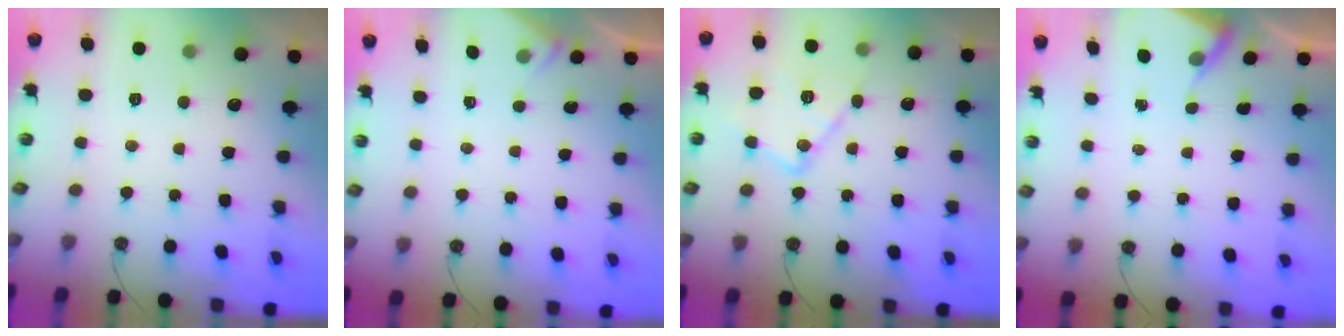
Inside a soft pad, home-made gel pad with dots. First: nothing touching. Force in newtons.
{"total": 2.8, "press": 2.7, "slide": 0.4}
{"total": 12.1, "press": 12.1, "slide": 1.1}
{"total": 3.3, "press": 3.3, "slide": 0.6}